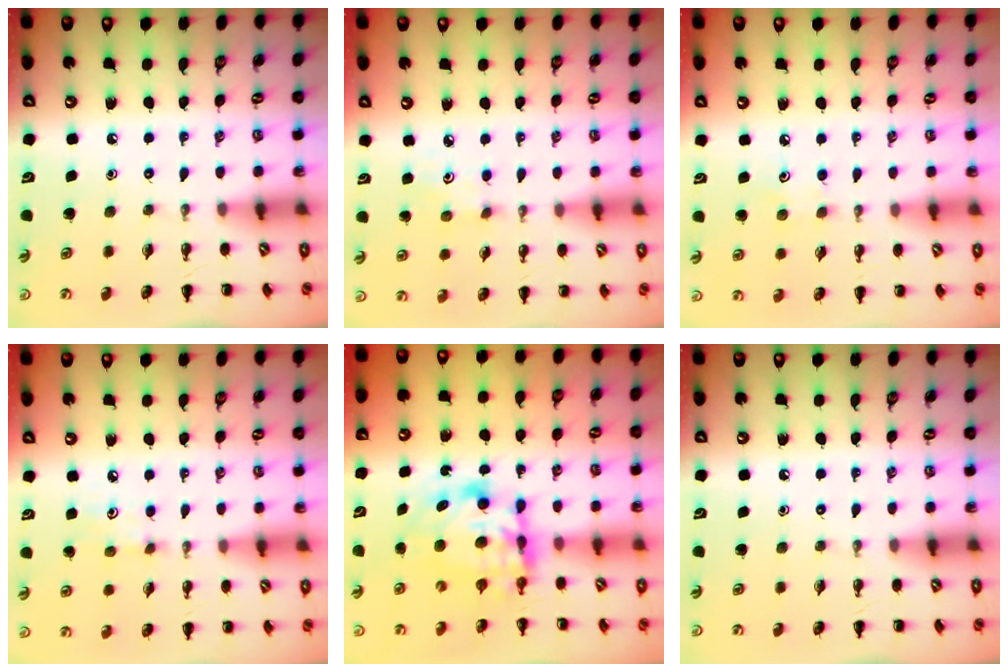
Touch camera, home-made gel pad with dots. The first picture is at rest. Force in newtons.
{"total": 2.8, "press": 2.7, "slide": 0.7}
{"total": 3.0, "press": 2.9, "slide": 0.8}
{"total": 4.3, "press": 4.1, "slide": 1.4}
{"total": 7.9, "press": 7.8, "slide": 1.2}
{"total": 0.0}